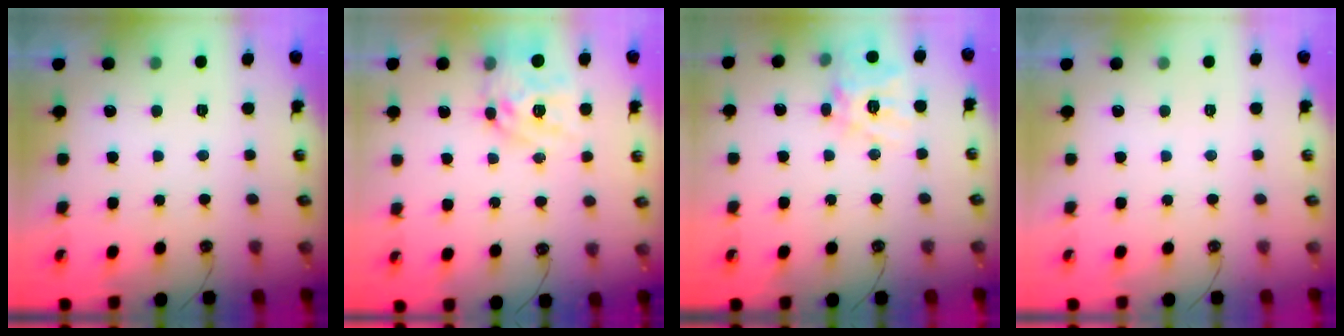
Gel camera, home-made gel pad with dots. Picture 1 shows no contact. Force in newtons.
{"total": 14.0, "press": 13.9, "slide": 1.3}
{"total": 13.3, "press": 13.3, "slide": 1.2}
{"total": 0.0}